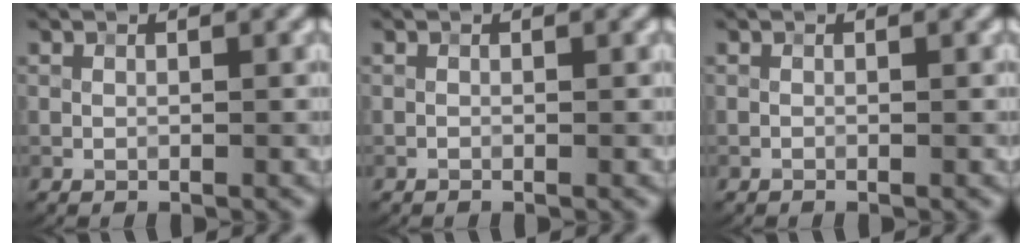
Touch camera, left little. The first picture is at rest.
{"total": 0.0}
{"total": 0.0}